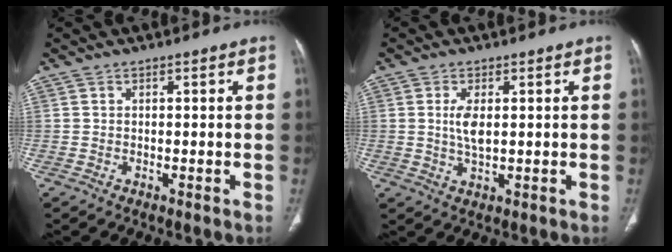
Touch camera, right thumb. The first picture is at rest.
{"total": 4.0, "force": [0.7, 1.7, 3.6], "torque": [-0.076, -0.006, 0.018]}